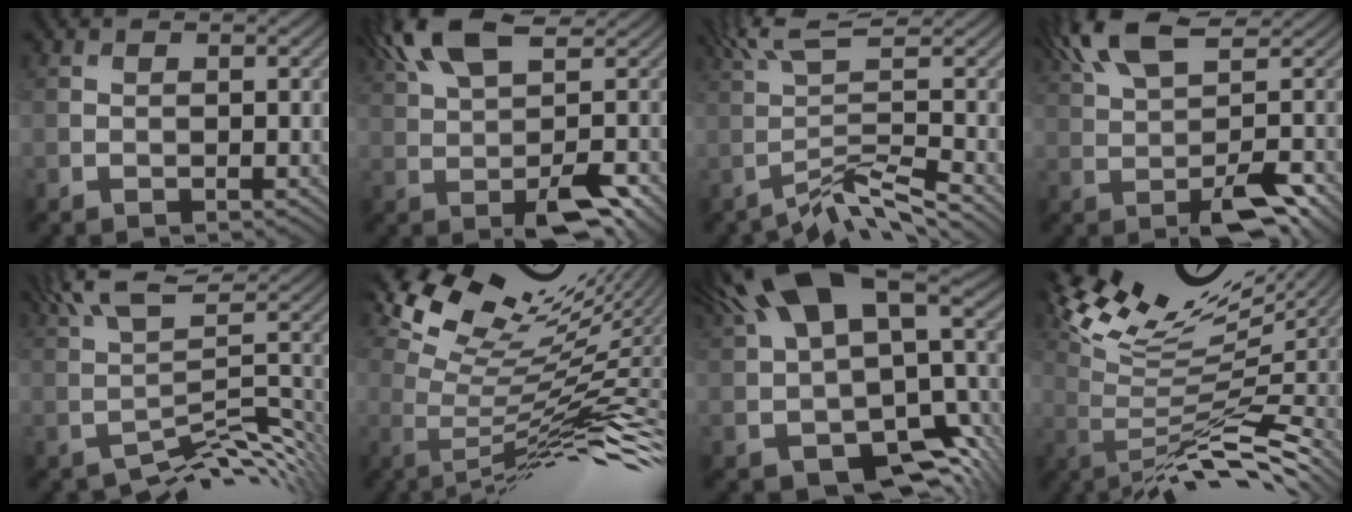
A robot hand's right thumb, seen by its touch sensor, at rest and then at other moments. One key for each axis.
{"total": 12.1, "fx": 3.6, "fy": 4.9, "fz": 10.5, "tx": -0.191, "ty": 0.012, "tz": 0.068}
{"total": 5.5, "fx": -1.8, "fy": 0.5, "fz": 5.2, "tx": -0.095, "ty": 0.021, "tz": -0.032}
{"total": 11.0, "fx": 3.3, "fy": 3.9, "fz": 9.7, "tx": -0.174, "ty": 0.014, "tz": 0.064}
{"total": 5.6, "fx": 0.6, "fy": 1.5, "fz": 5.4, "tx": -0.087, "ty": 0.013, "tz": 0.020}
{"total": 12.8, "fx": 5.5, "fy": 3.5, "fz": 11.0, "tx": -0.184, "ty": 0.008, "tz": 0.114}
{"total": 15.8, "fx": 1.7, "fy": 8.4, "fz": 13.2, "tx": -0.257, "ty": -0.007, "tz": 0.068}
{"total": 12.5, "fx": 4.9, "fy": 3.1, "fz": 11.1, "tx": -0.189, "ty": 0.018, "tz": 0.103}